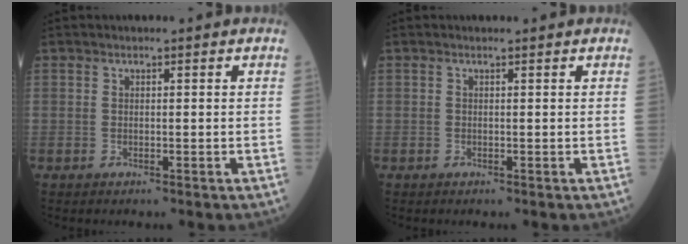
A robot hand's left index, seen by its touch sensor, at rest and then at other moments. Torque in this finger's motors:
{"motor_torque": [-0.17, 0.10, -0.43, -0.10]}